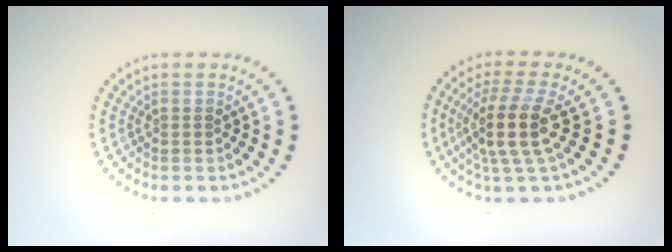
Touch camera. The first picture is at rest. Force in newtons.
{"total": 4.3, "press": 3.4, "slide": 2.6}